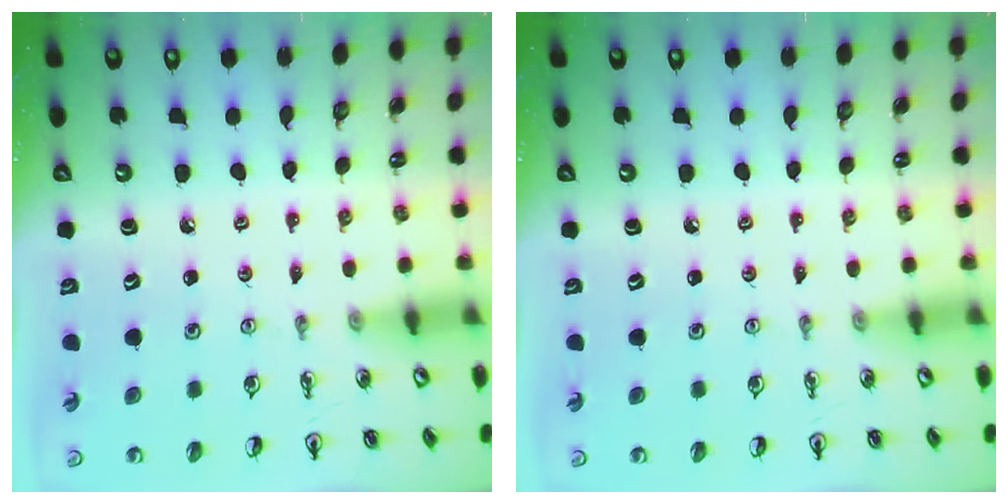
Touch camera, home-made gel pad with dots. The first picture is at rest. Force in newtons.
{"total": 0.0}